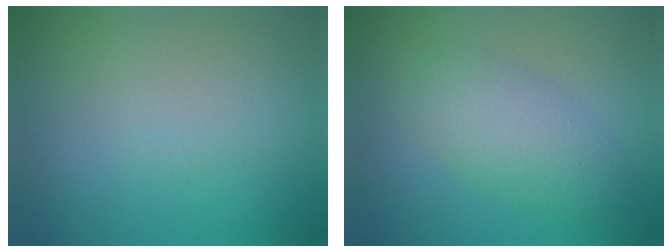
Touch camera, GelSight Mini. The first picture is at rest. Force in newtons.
{"total": 4.3, "press": 4.3, "slide": 0.2}